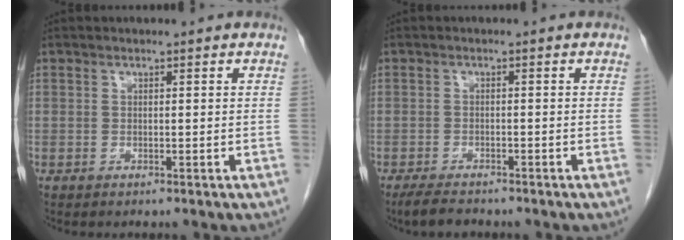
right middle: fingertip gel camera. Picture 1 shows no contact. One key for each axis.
{"total": 3.3, "fx": -2.8, "fy": 0.9, "fz": 1.5, "tx": -0.032, "ty": -0.007, "tz": -0.047}